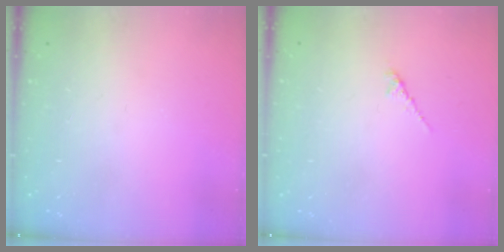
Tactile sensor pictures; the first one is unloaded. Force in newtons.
{"total": 2.0, "press": 2.0, "slide": 0.6}